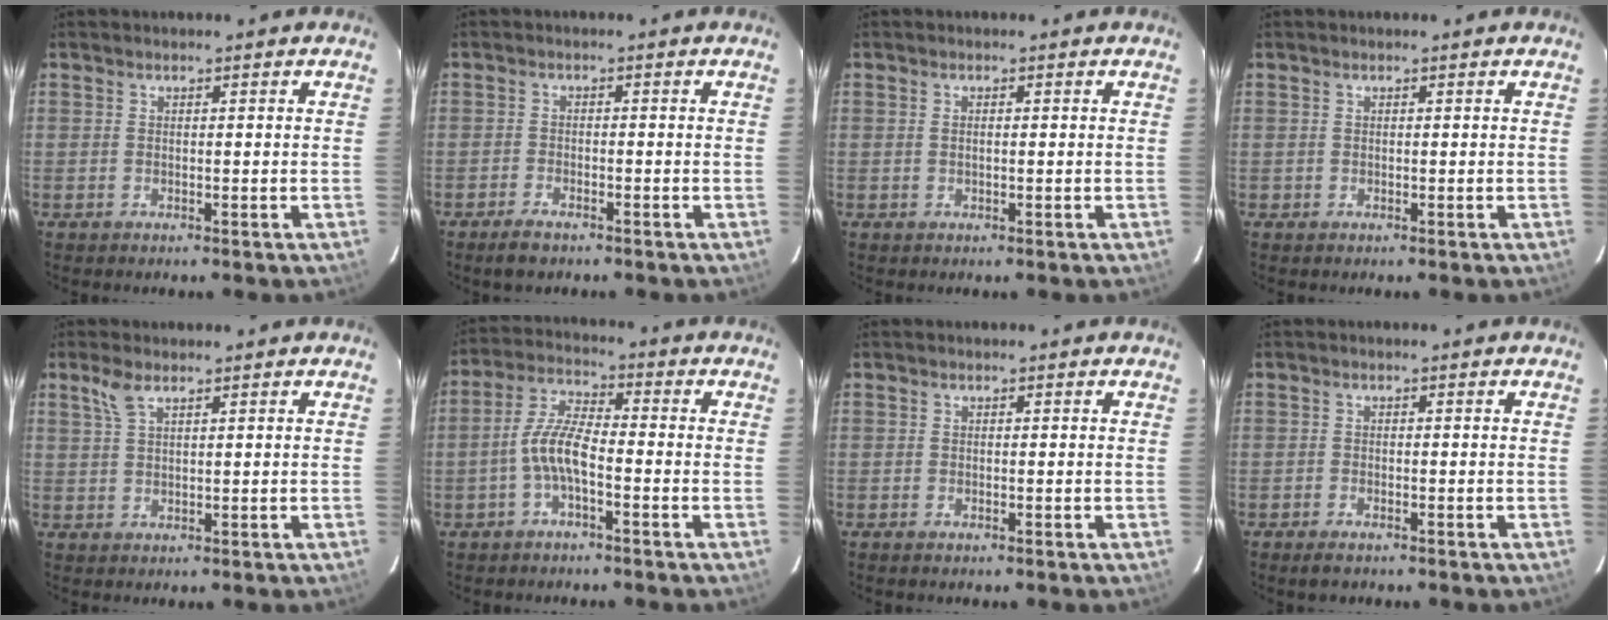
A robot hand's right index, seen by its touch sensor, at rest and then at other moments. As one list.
[{"total": 3.4, "force": [-2.6, 1.3, 1.7], "torque": [-0.048, -0.004, -0.050]}, {"total": 0.7, "force": [0.0, 0.3, 0.7], "torque": [-0.013, 0.002, -0.001]}, {"total": 0.7, "force": [-0.2, 0.7, -0.1], "torque": [0.001, 0.002, -0.003]}, {"total": 2.8, "force": [1.8, 0.9, 1.9], "torque": [-0.040, 0.006, 0.039]}, {"total": 6.5, "force": [-2.6, 1.8, 5.7], "torque": [-0.123, 0.015, -0.052]}, {"total": 0.5, "force": [-0.4, 0.2, 0.2], "torque": [-0.006, -0.001, -0.009]}, {"total": 2.2, "force": [-1.7, 0.9, 1.0], "torque": [-0.027, -0.002, -0.032]}]